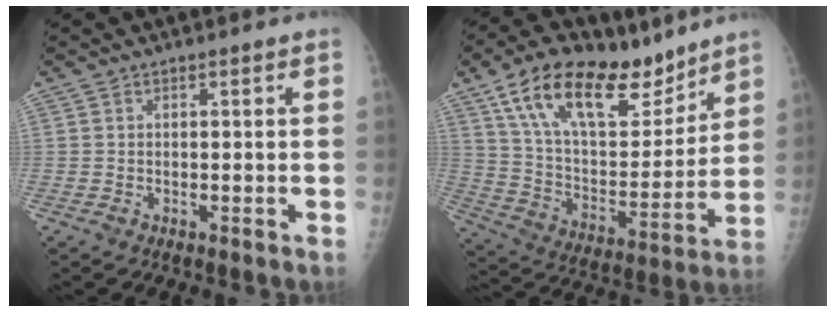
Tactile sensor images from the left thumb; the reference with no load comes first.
{"total": 23.2, "force": [15.2, 10.7, 13.9], "torque": [-0.198, -0.051, 0.266]}